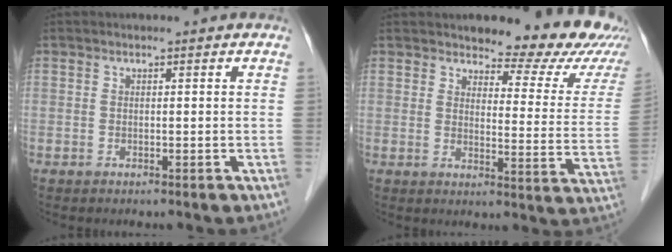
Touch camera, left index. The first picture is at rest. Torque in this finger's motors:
{"motor_torque": [0.77, -0.54, 0.42, 0.04]}